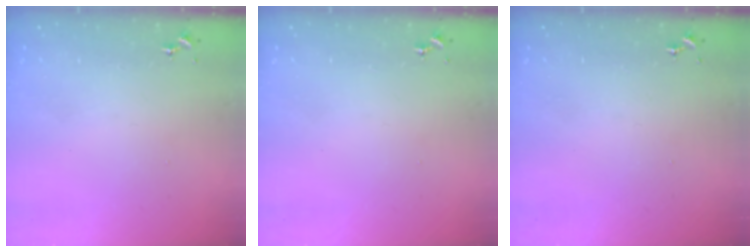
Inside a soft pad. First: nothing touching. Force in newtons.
{"total": 0.0}
{"total": 0.0}